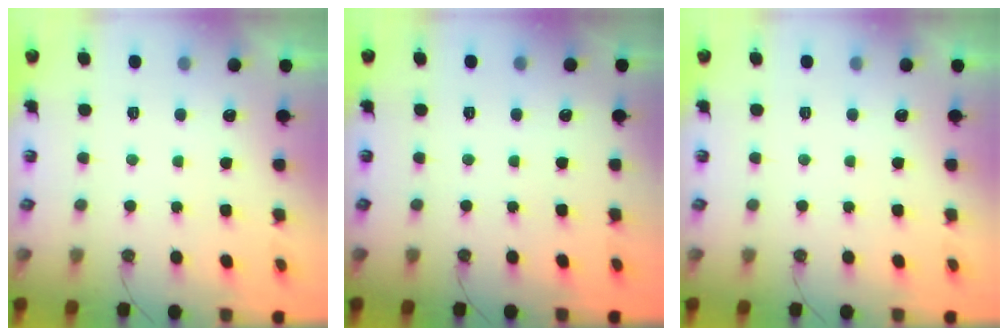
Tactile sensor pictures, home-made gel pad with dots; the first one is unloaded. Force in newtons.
{"total": 1.2, "press": 1.1, "slide": 0.3}
{"total": 0.0}